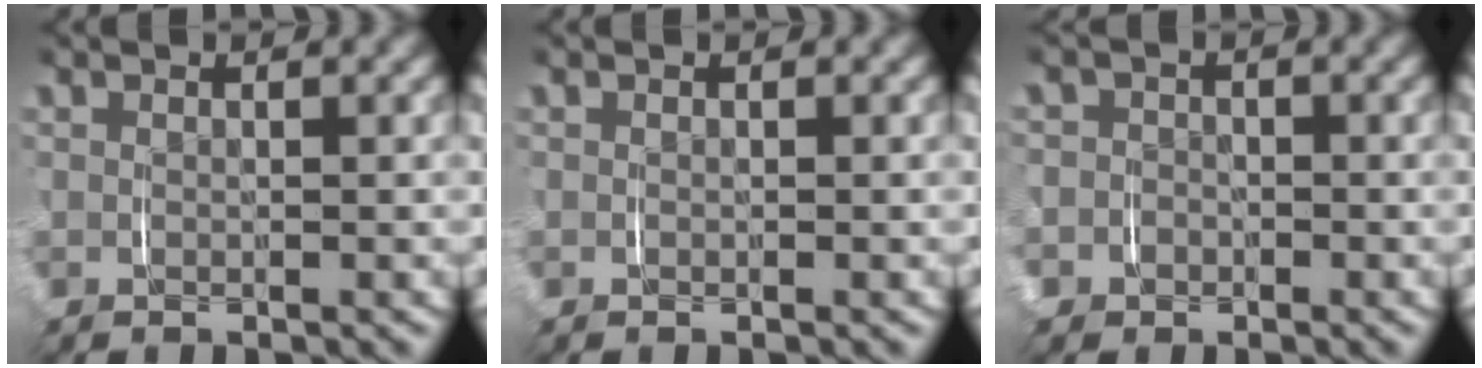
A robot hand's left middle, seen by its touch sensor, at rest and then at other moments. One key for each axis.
{"total": 0.0}
{"total": 4.3, "fx": -1.6, "fy": 4.0, "fz": 0.4, "tx": -0.021, "ty": -0.008, "tz": -0.041}